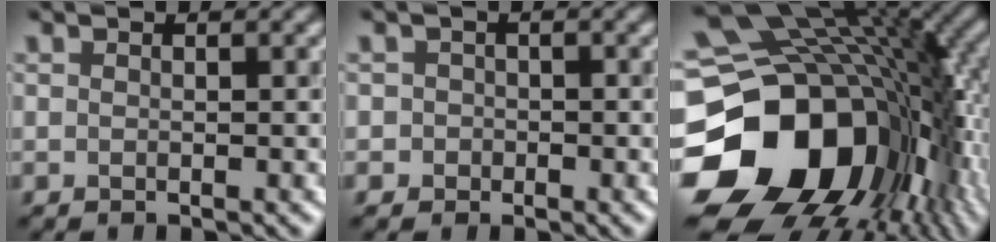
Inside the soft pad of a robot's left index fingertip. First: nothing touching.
{"total": 1.2, "force": [-0.3, 1.2, 0.0], "torque": [0.020, 0.002, -0.010]}
{"total": 19.7, "force": [-3.6, 14.8, 12.6], "torque": [-0.248, -0.039, -0.033]}